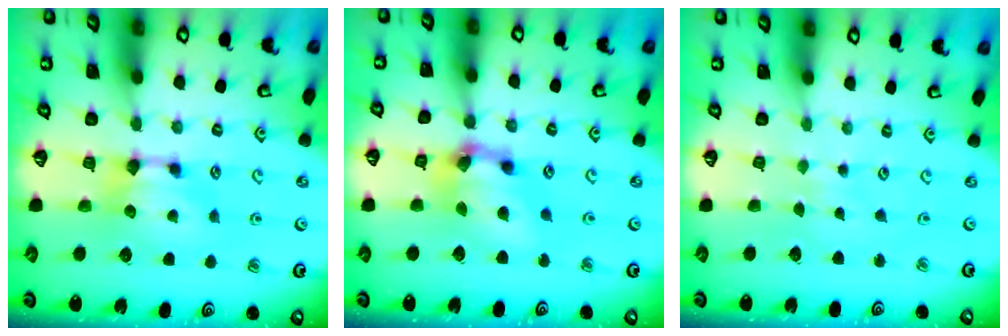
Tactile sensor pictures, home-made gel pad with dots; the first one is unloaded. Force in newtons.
{"total": 5.7, "press": 5.3, "slide": 2.1}
{"total": 4.0, "press": 4.0, "slide": 0.1}